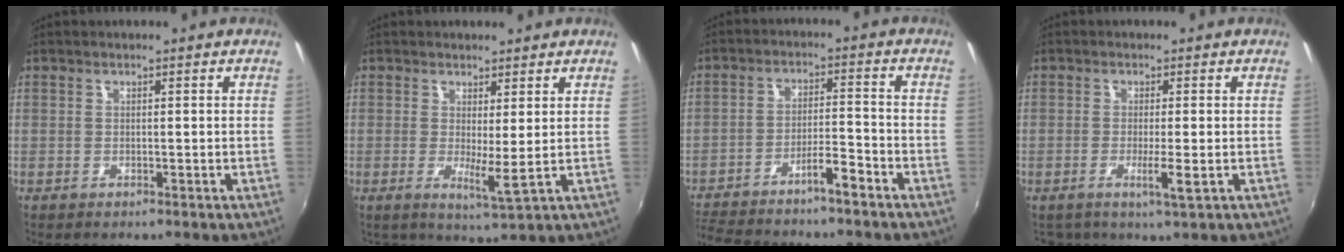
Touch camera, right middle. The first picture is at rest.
{"total": 3.3, "force": [0.6, 0.2, 3.3], "torque": [-0.057, -0.011, 0.011]}
{"total": 8.5, "force": [-7.3, 0.5, 4.3], "torque": [-0.090, 0.017, -0.125]}
{"total": 2.6, "force": [-0.8, 0.1, 2.5], "torque": [-0.047, -0.004, -0.012]}